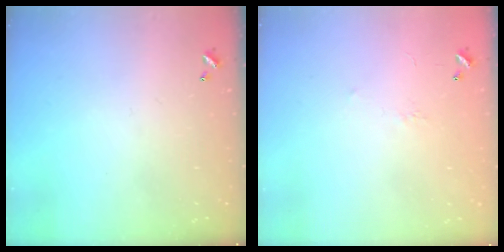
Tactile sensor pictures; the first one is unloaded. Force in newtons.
{"total": 6.6, "press": 6.6, "slide": 0.7}